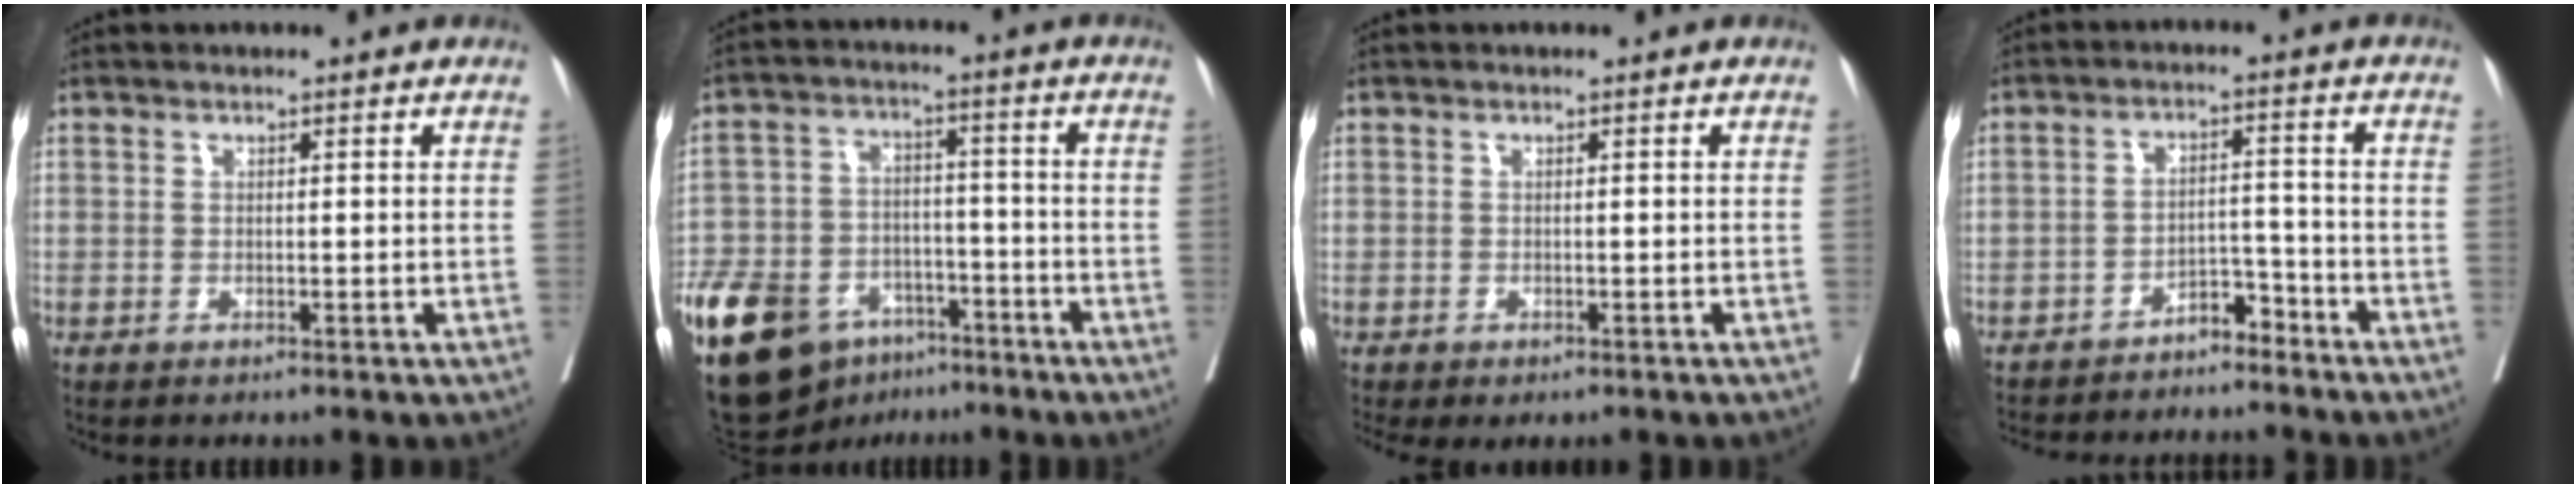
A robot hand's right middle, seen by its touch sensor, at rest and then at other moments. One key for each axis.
{"total": 19.5, "fx": -11.8, "fy": 11.5, "fz": 10.4, "tx": -0.241, "ty": 0.002, "tz": -0.199}
{"total": 2.9, "fx": -2.0, "fy": 1.7, "fz": 1.2, "tx": -0.011, "ty": -0.003, "tz": -0.031}
{"total": 9.1, "fx": -8.1, "fy": 3.1, "fz": 2.6, "tx": -0.024, "ty": 0.019, "tz": -0.121}